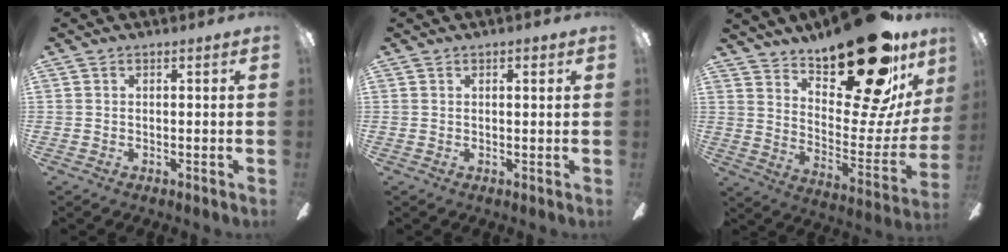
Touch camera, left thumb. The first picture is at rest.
{"total": 1.2, "force": [0.8, 0.4, 0.9], "torque": [-0.012, -0.002, 0.011]}
{"total": 27.5, "force": [19.6, 9.6, 16.6], "torque": [-0.210, -0.130, 0.321]}